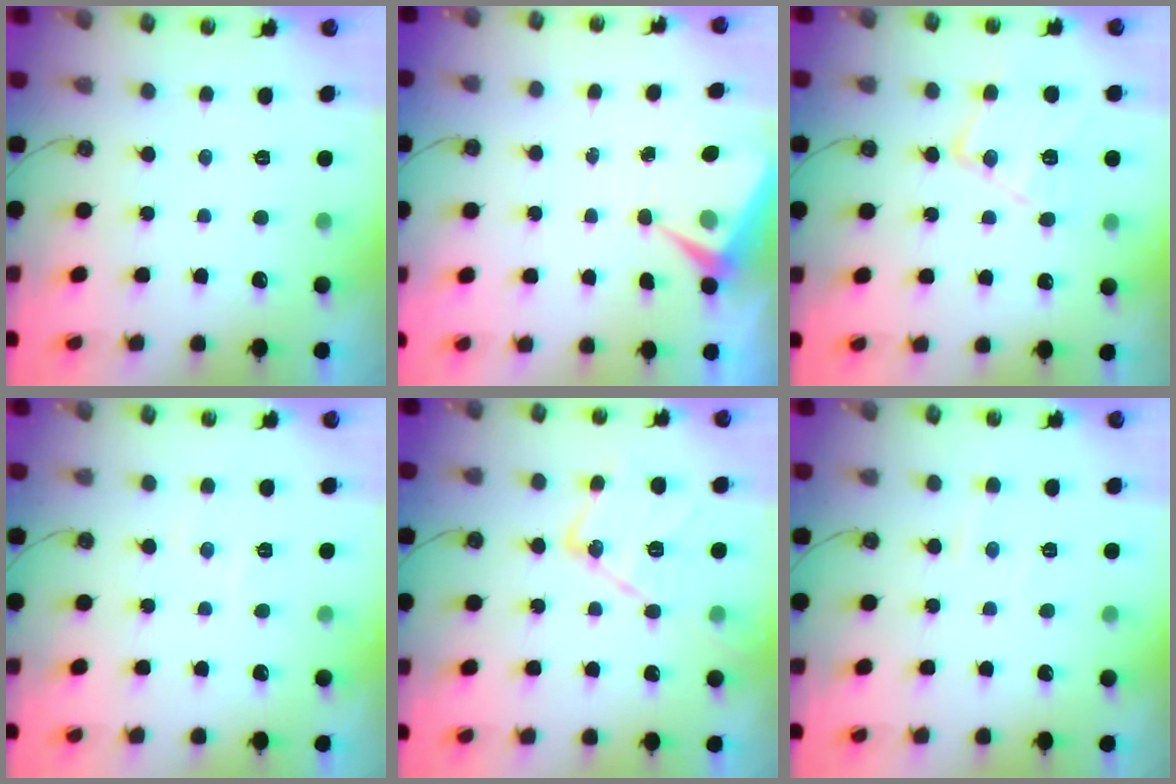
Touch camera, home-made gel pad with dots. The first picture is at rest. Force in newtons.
{"total": 6.3, "press": 6.3, "slide": 0.6}
{"total": 13.9, "press": 13.9, "slide": 0.6}
{"total": 6.0, "press": 5.9, "slide": 1.0}
{"total": 17.3, "press": 17.2, "slide": 1.6}
{"total": 5.2, "press": 5.2, "slide": 0.4}